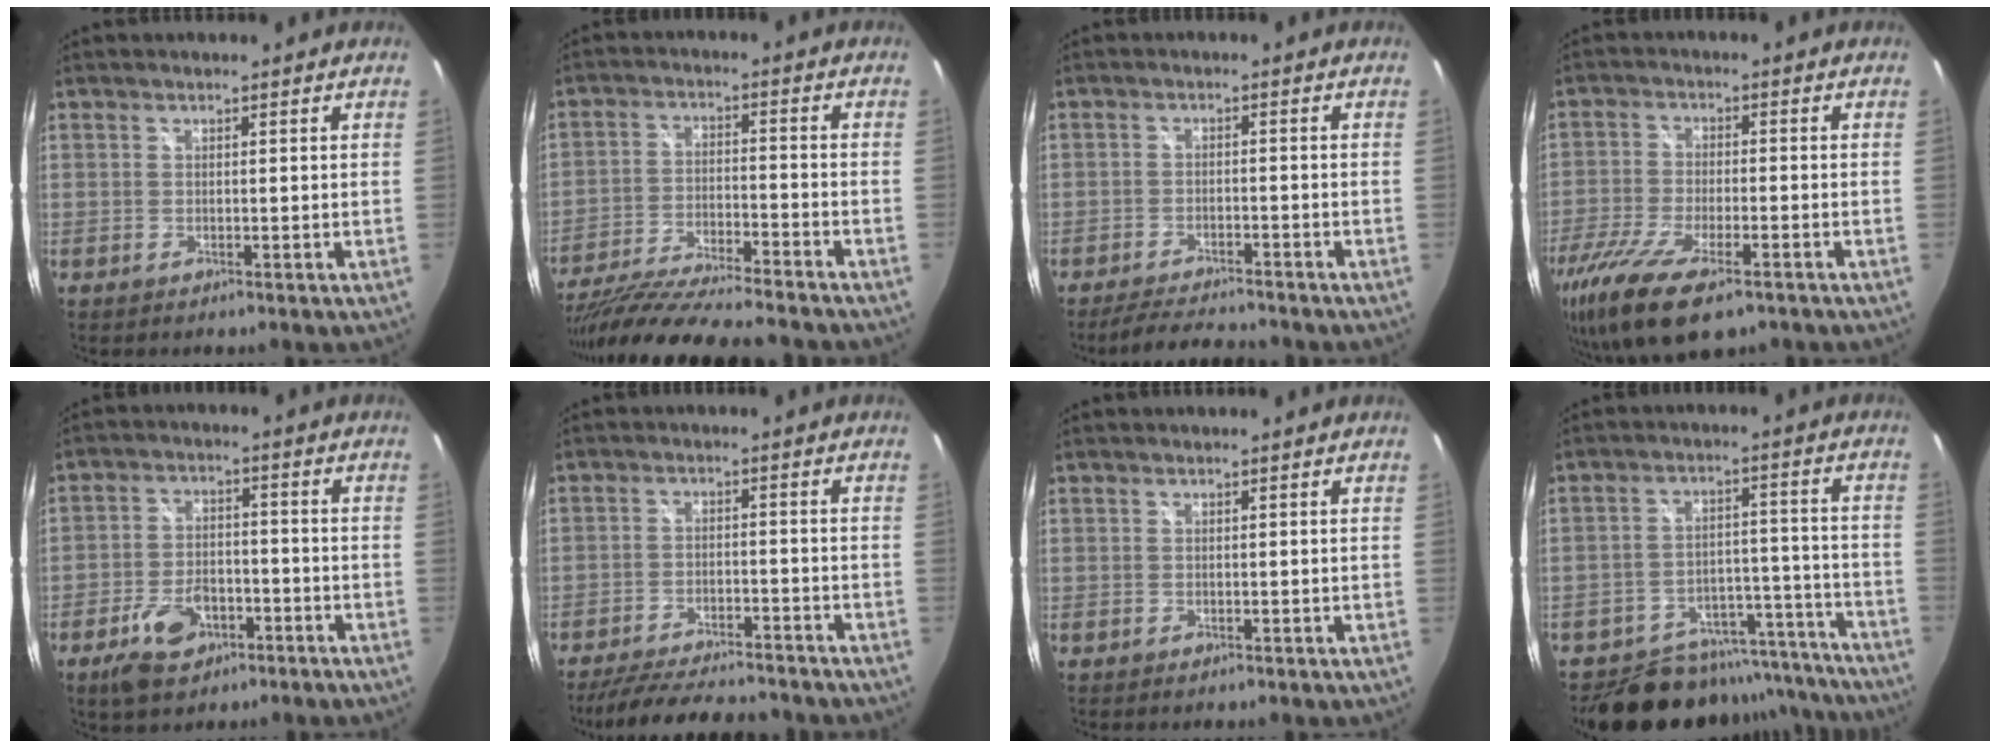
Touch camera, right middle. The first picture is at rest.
{"total": 20.0, "force": [-17.4, 1.6, 9.6], "torque": [-0.184, -0.043, -0.285]}
{"total": 7.1, "force": [-6.6, 1.1, 2.5], "torque": [-0.067, -0.001, -0.102]}
{"total": 15.3, "force": [-9.9, 5.0, 10.5], "torque": [-0.232, -0.055, -0.180]}
{"total": 9.1, "force": [-5.3, 5.2, 5.3], "torque": [-0.119, 0.003, -0.084]}
{"total": 15.4, "force": [-13.4, 3.6, 6.6], "torque": [-0.138, -0.008, -0.198]}
{"total": 0.0}
{"total": 18.6, "force": [-16.4, 8.0, 3.8], "torque": [-0.076, 0.055, -0.204]}